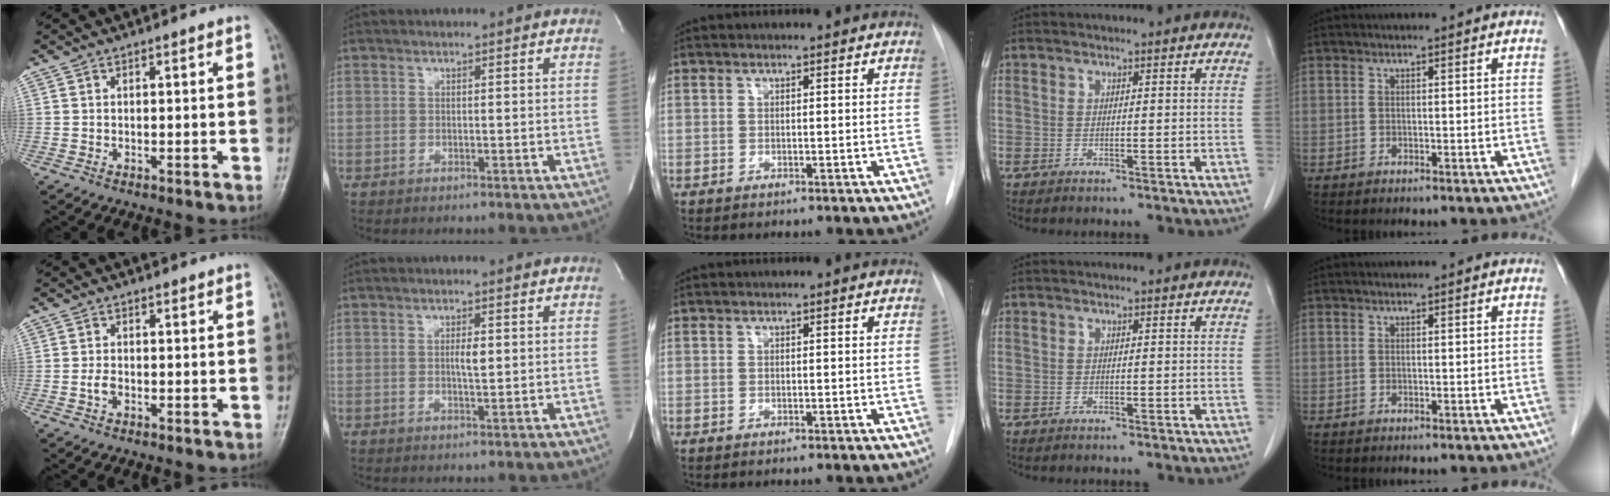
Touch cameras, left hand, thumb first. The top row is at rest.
{"thumb": {"total": 1.6, "force": [-0.3, 1.0, 1.2], "torque": [-0.021, 0.000, -0.007]}, "index": {"total": 2.0, "force": [0.2, 0.4, 1.9], "torque": [-0.036, -0.003, 0.004]}}